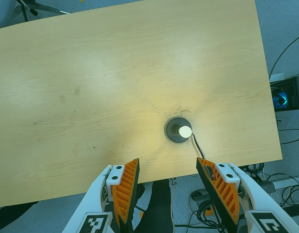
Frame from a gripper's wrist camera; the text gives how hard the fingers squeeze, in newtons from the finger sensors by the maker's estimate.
{"total": 0.0}